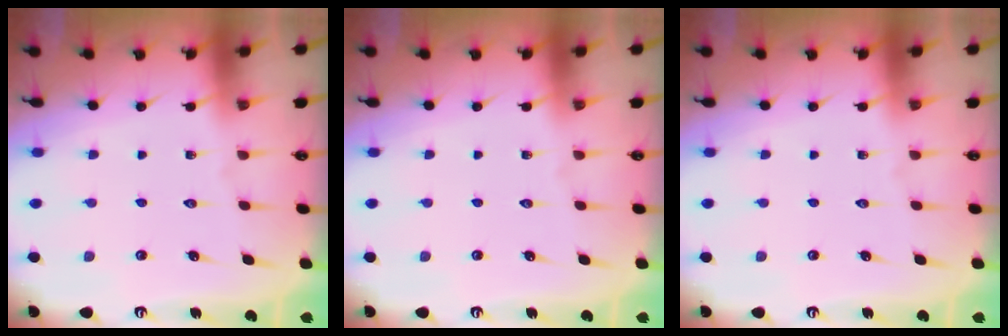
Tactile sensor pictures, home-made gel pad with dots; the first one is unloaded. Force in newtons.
{"total": 0.0}
{"total": 0.0}